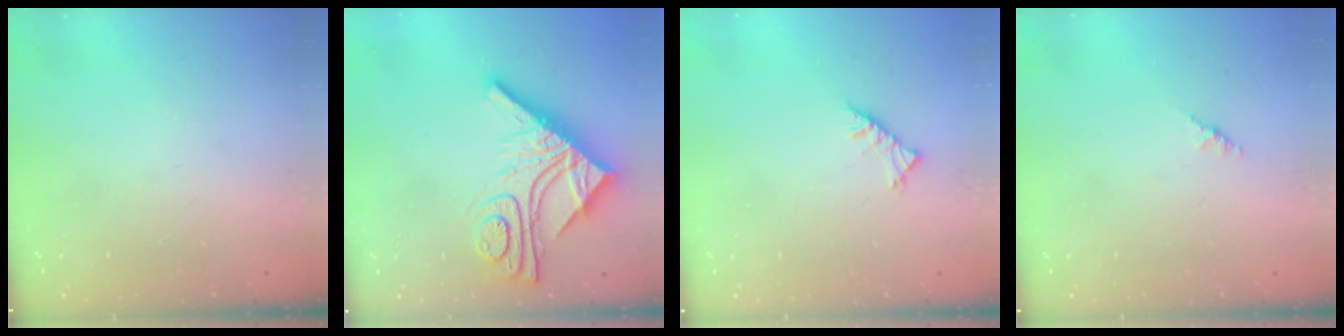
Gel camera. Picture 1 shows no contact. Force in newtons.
{"total": 16.8, "press": 16.8, "slide": 1.5}
{"total": 4.2, "press": 4.1, "slide": 0.7}
{"total": 1.4, "press": 1.3, "slide": 0.4}